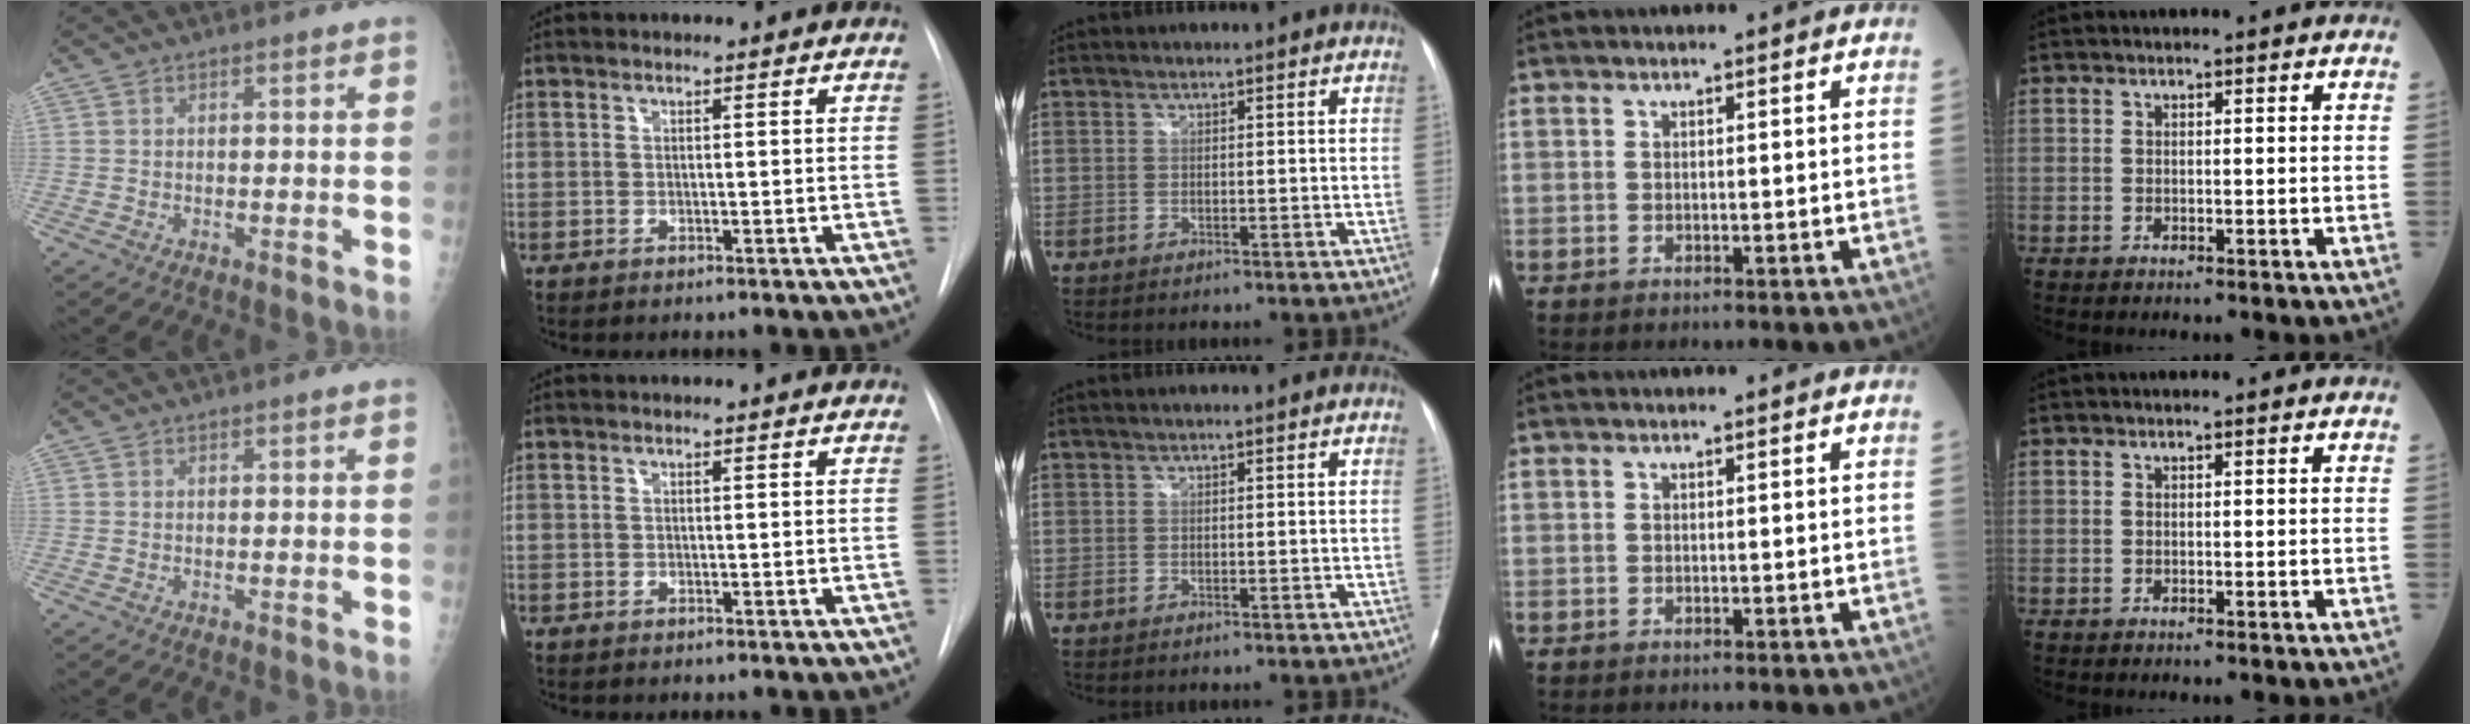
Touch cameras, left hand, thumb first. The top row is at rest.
{}